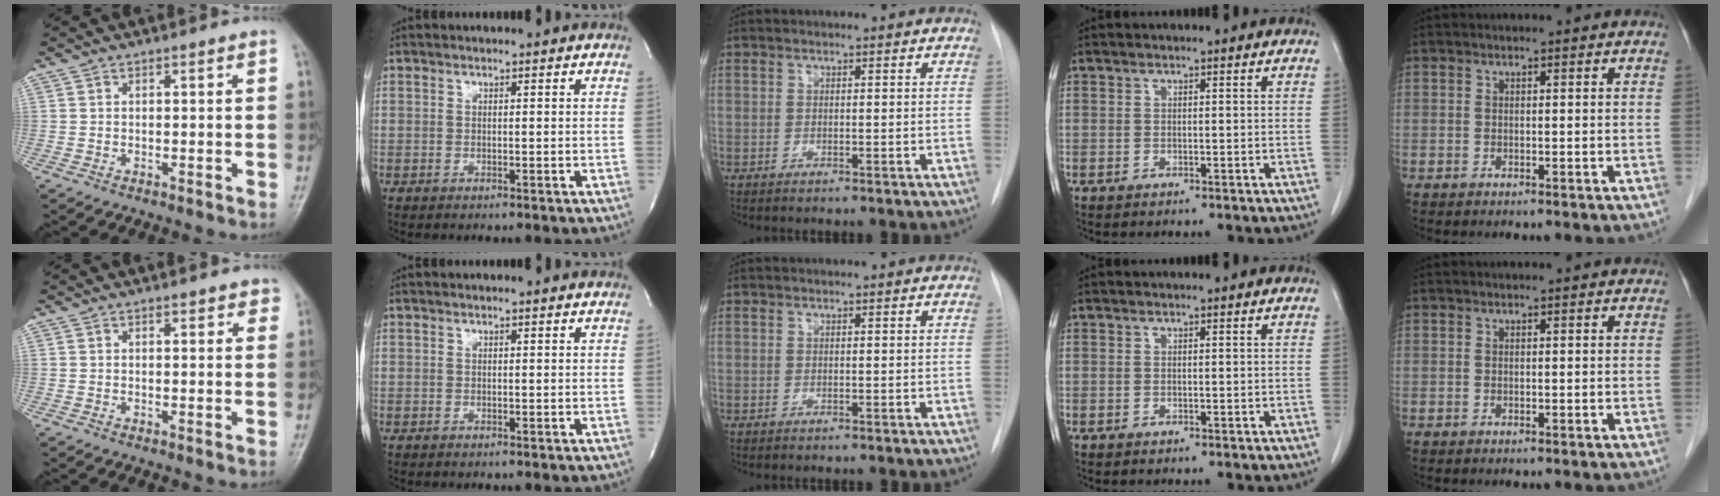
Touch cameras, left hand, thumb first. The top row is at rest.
{"thumb": {"total": 2.4, "force": [1.6, 1.2, 1.4], "torque": [0.002, -0.004, 0.014]}}